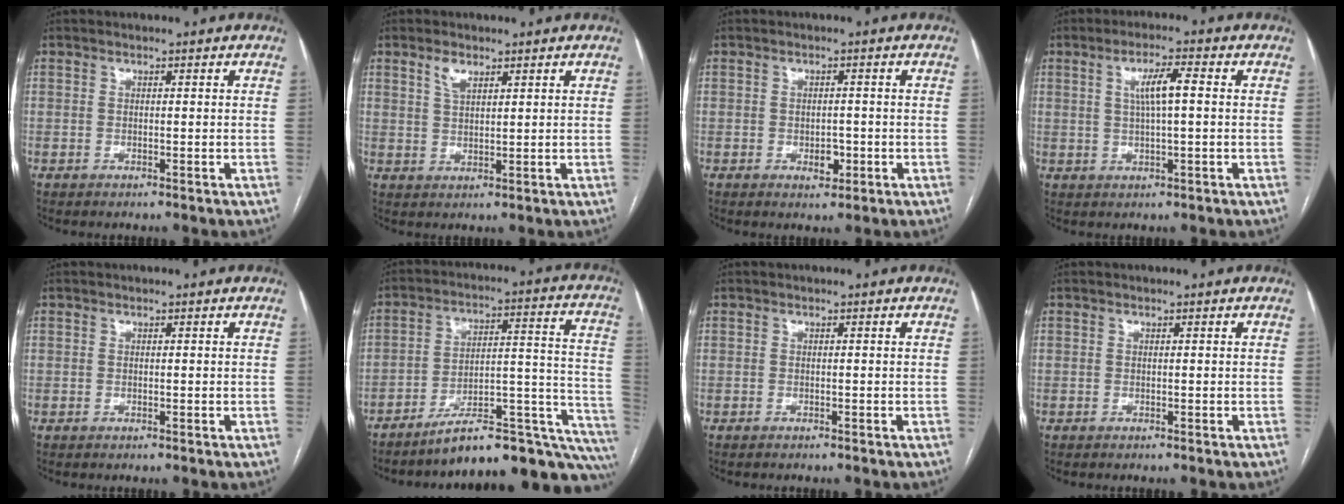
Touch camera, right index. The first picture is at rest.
{"total": 2.9, "force": [1.8, 1.3, 1.9], "torque": [-0.040, 0.003, 0.040]}
{"total": 2.6, "force": [-1.0, 1.6, 1.8], "torque": [-0.022, 0.004, -0.008]}
{"total": 5.1, "force": [0.9, 0.6, 5.0], "torque": [-0.092, 0.008, 0.017]}
{"total": 0.0}
{"total": 22.3, "force": [-16.9, 5.3, 13.6], "torque": [-0.093, 0.066, -0.228]}
{"total": 0.9, "force": [-0.8, 0.3, 0.2], "torque": [-0.009, 0.000, -0.011]}
{"total": 0.0}